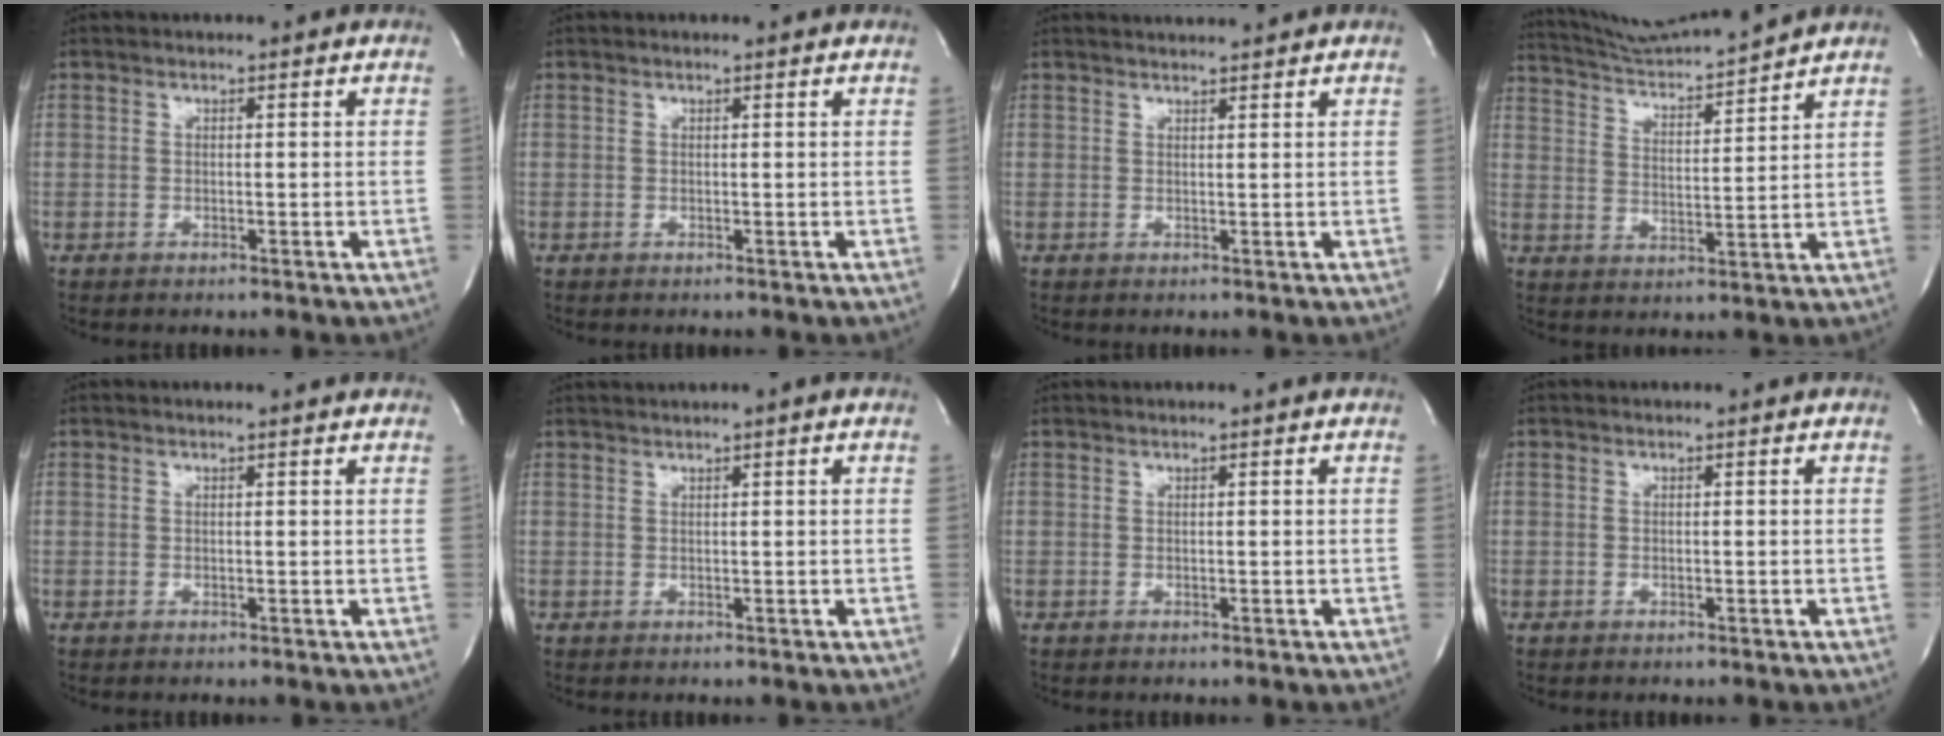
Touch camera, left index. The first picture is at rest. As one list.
[{"total": 0.0}, {"total": 2.7, "force": [2.6, -0.4, 0.4], "torque": [-0.009, 0.010, 0.037]}, {"total": 10.9, "force": [10.5, -1.7, 2.5], "torque": [-0.055, -0.004, 0.181]}, {"total": 1.3, "force": [1.3, 0.0, 0.4], "torque": [-0.014, 0.002, 0.009]}, {"total": 2.3, "force": [1.6, -0.7, 1.4], "torque": [-0.021, 0.016, 0.031]}, {"total": 0.7, "force": [0.5, -0.3, 0.3], "torque": [-0.010, 0.010, 0.013]}, {"total": 0.0}]